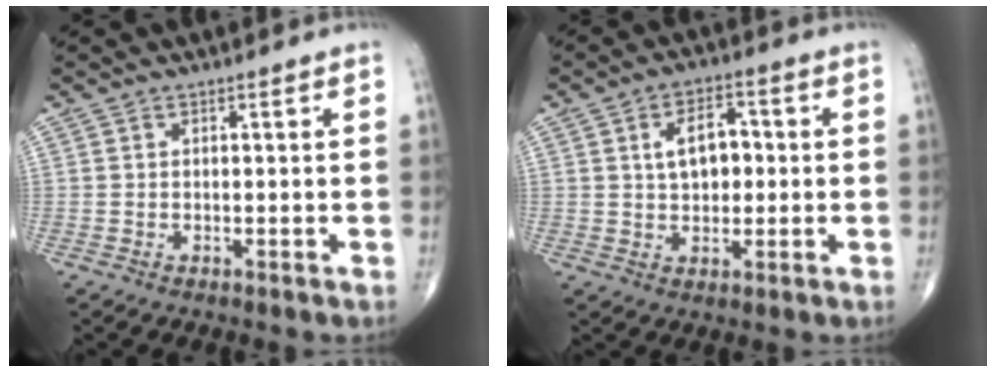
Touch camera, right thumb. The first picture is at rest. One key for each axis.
{"total": 7.6, "fx": 1.0, "fy": 4.7, "fz": 5.9, "tx": -0.076, "ty": 0.011, "tz": 0.013}